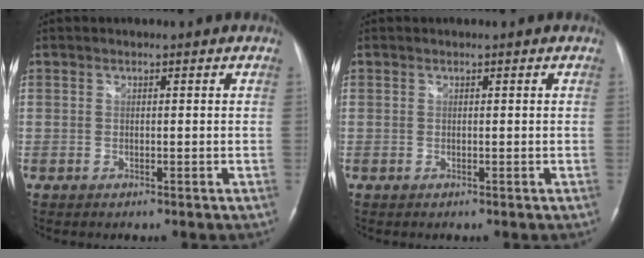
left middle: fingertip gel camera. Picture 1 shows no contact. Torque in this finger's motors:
{"motor_torque": [0.00, 0.00, 0.10, 0.00]}